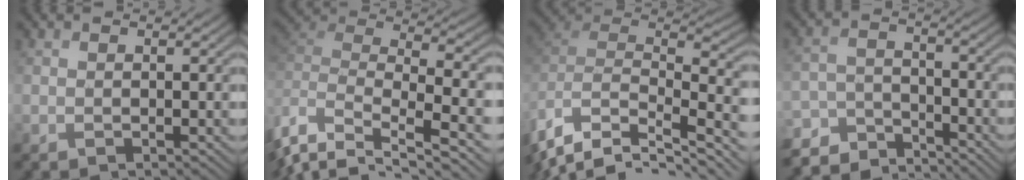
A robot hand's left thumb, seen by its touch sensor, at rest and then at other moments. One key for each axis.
{"total": 10.8, "fx": -5.1, "fy": 4.2, "fz": 8.6, "tx": -0.214, "ty": -0.018, "tz": -0.075}
{"total": 13.3, "fx": -8.7, "fy": 6.0, "fz": 8.1, "tx": -0.214, "ty": 0.001, "tz": -0.129}
{"total": 7.5, "fx": -7.2, "fy": 1.8, "fz": 1.3, "tx": -0.041, "ty": -0.006, "tz": -0.134}